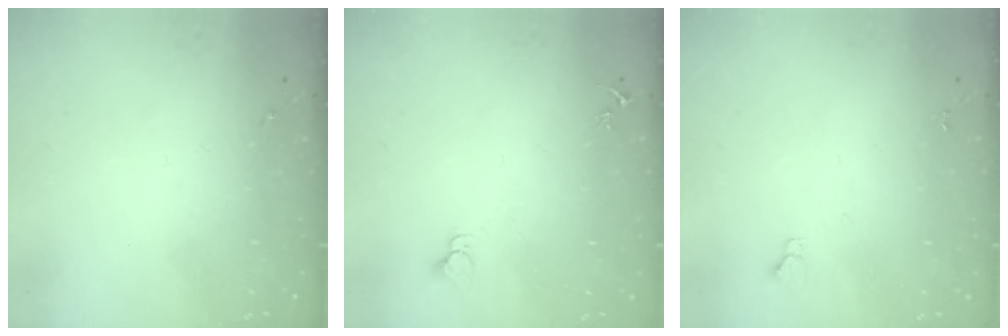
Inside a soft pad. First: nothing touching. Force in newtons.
{"total": 2.7, "press": 2.7, "slide": 0.2}
{"total": 3.5, "press": 3.5, "slide": 0.4}